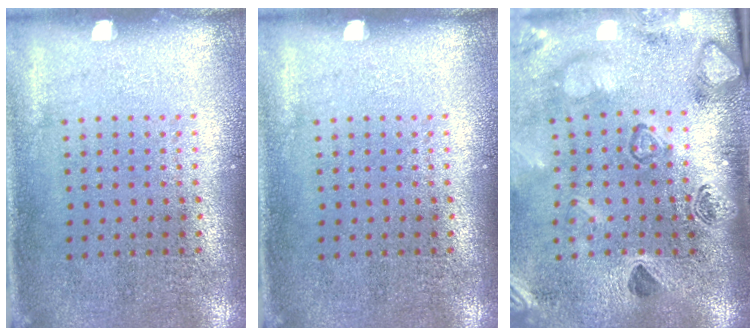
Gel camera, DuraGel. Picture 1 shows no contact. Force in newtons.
{"total": 0.0}
{"total": 2.7, "press": 2.5, "slide": 1.0}